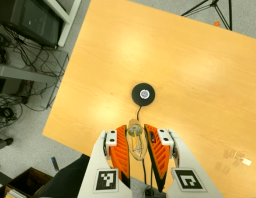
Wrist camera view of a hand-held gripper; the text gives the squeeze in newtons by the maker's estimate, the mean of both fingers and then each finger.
{"total": 20.6, "left": 22.2, "right": 18.9}